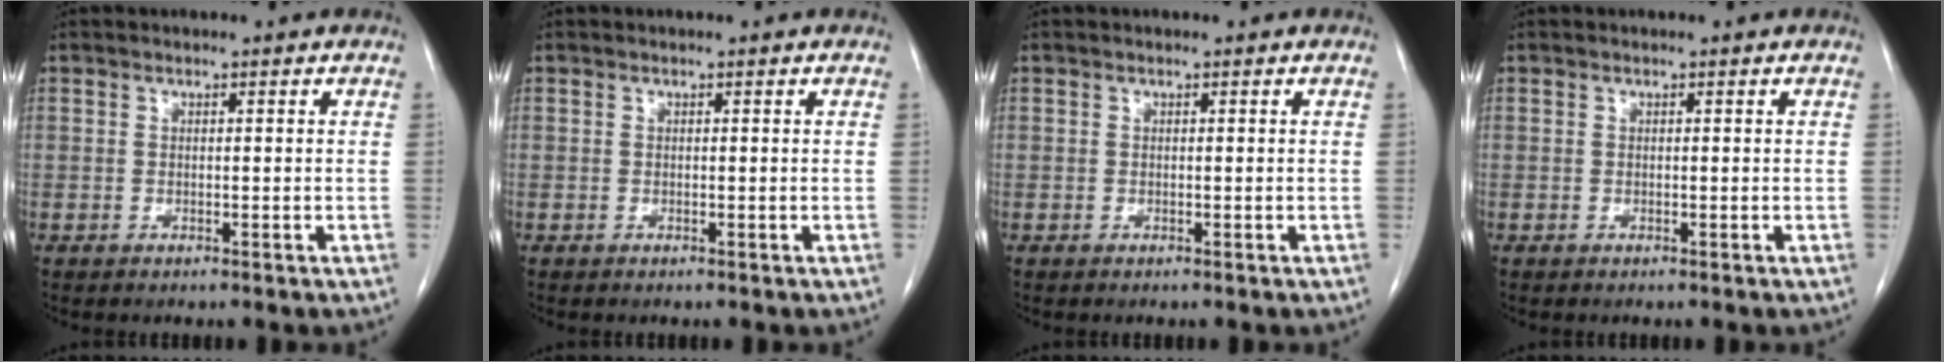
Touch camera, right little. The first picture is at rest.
{"total": 0.0}
{"total": 0.0}
{"total": 0.0}